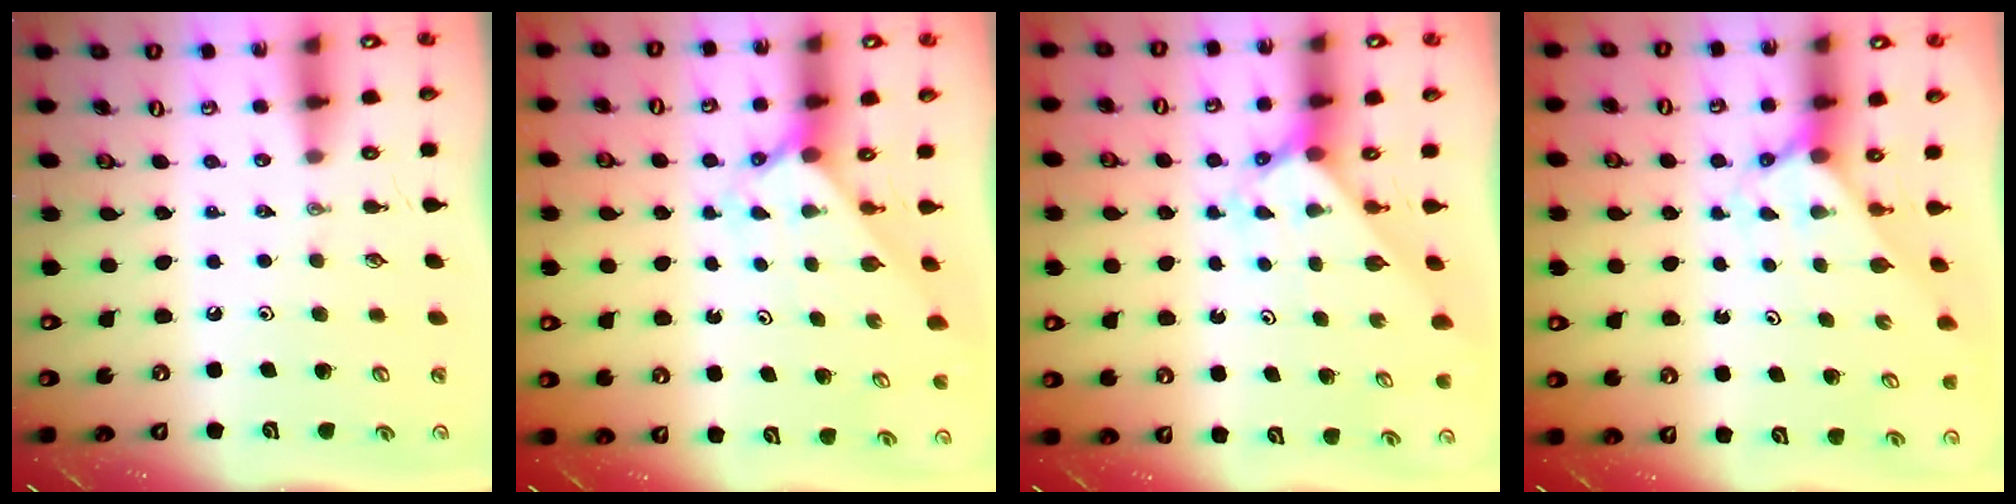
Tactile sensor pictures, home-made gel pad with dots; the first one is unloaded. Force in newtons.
{"total": 1.9, "press": 1.9, "slide": 0.2}
{"total": 2.5, "press": 2.5, "slide": 0.2}
{"total": 1.9, "press": 1.9, "slide": 0.2}